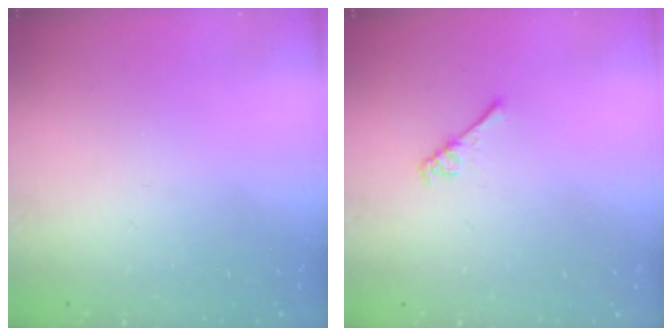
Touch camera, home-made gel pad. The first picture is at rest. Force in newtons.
{"total": 2.6, "press": 2.6, "slide": 0.3}